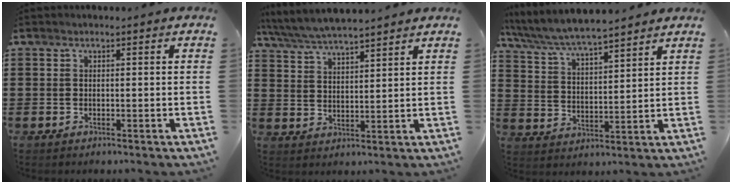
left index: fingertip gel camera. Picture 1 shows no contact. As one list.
[{"total": 5.3, "force": [5.0, 0.4, 1.7], "torque": [-0.050, -0.021, 0.089]}, {"total": 6.2, "force": [5.8, 0.3, 2.0], "torque": [-0.064, -0.032, 0.101]}]